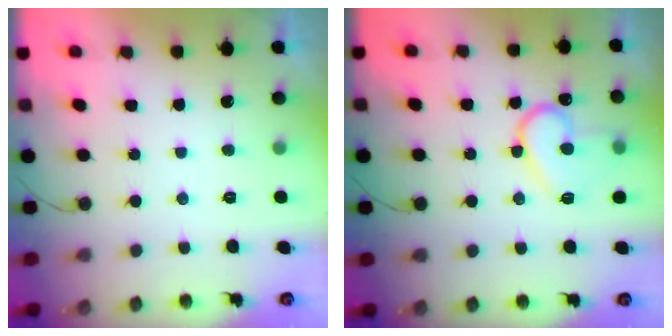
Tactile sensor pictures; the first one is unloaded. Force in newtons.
{"total": 14.5, "press": 14.5, "slide": 1.3}